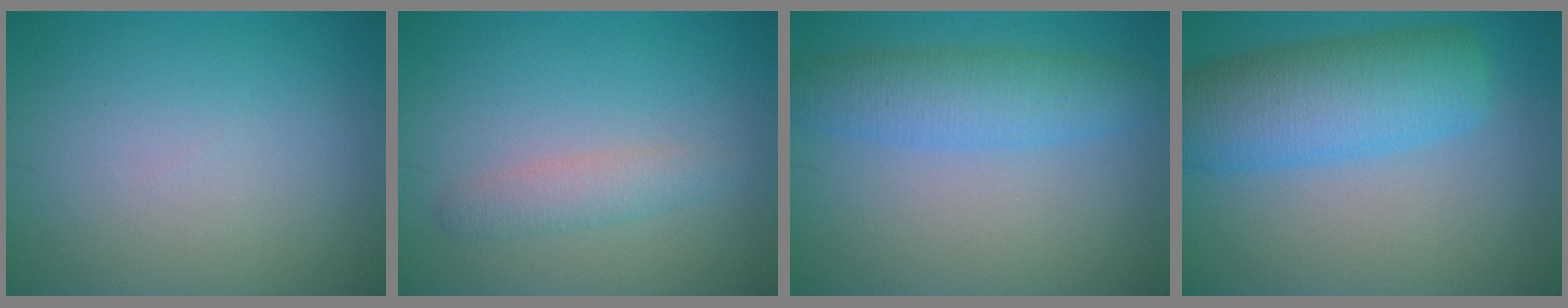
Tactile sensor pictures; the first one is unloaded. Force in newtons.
{"total": 2.0, "press": 2.0, "slide": 0.1}
{"total": 4.7, "press": 4.7, "slide": 0.1}
{"total": 8.2, "press": 8.2, "slide": 0.2}